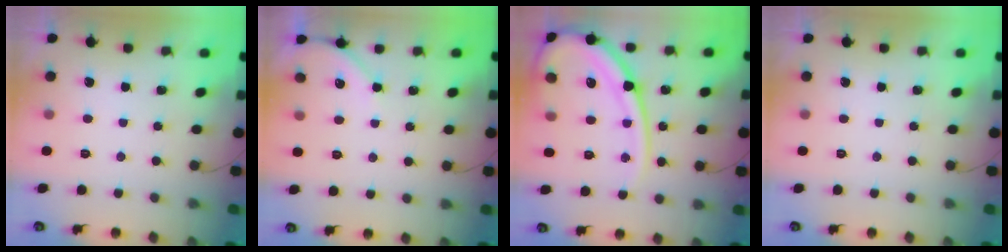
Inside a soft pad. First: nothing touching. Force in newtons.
{"total": 4.1, "press": 4.1, "slide": 0.6}
{"total": 18.6, "press": 18.6, "slide": 1.4}
{"total": 0.0}